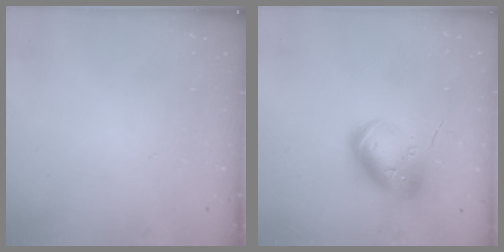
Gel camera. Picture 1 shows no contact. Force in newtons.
{"total": 17.0, "press": 16.8, "slide": 2.6}